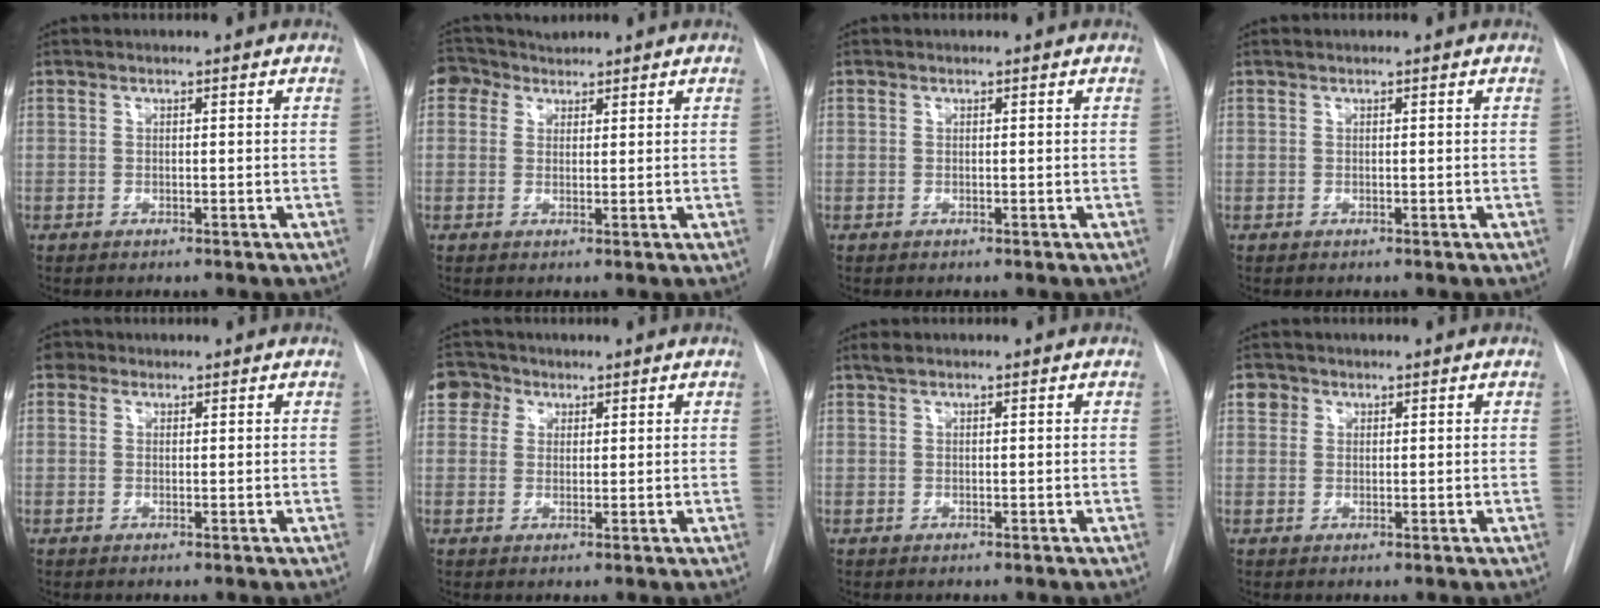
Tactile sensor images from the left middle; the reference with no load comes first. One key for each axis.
{"total": 3.2, "fx": 2.5, "fy": 1.9, "fz": -0.1, "tx": -0.002, "ty": 0.025, "tz": 0.043}
{"total": 0.0}
{"total": 0.0}
{"total": 1.9, "fx": 1.0, "fy": 1.6, "fz": 0.4, "tx": -0.003, "ty": 0.010, "tz": 0.011}
{"total": 3.8, "fx": 2.0, "fy": 3.3, "fz": 0.5, "tx": -0.010, "ty": 0.014, "tz": 0.035}
{"total": 0.8, "fx": 0.6, "fy": 0.2, "fz": 0.4, "tx": -0.012, "ty": 0.012, "tz": 0.014}
{"total": 1.8, "fx": 0.9, "fy": 1.5, "fz": 0.2, "tx": 0.007, "ty": 0.003, "tz": 0.008}